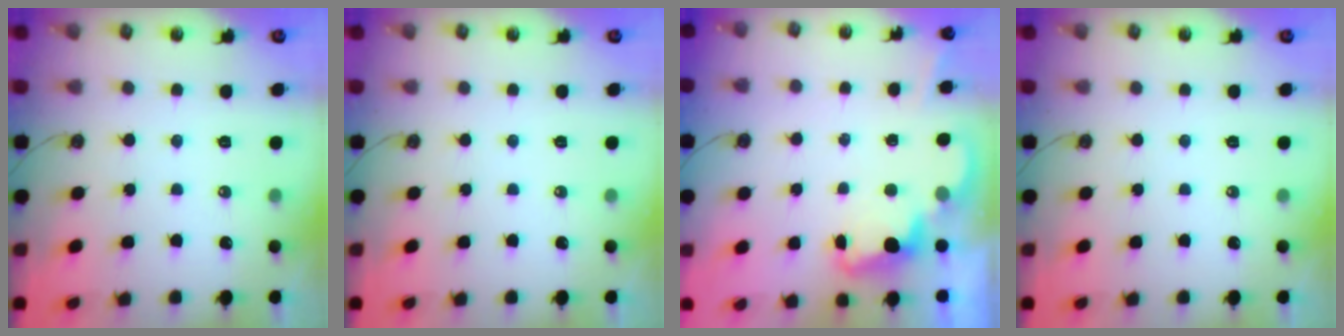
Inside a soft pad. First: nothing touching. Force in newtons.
{"total": 0.0}
{"total": 2.5, "press": 2.4, "slide": 0.5}
{"total": 0.0}